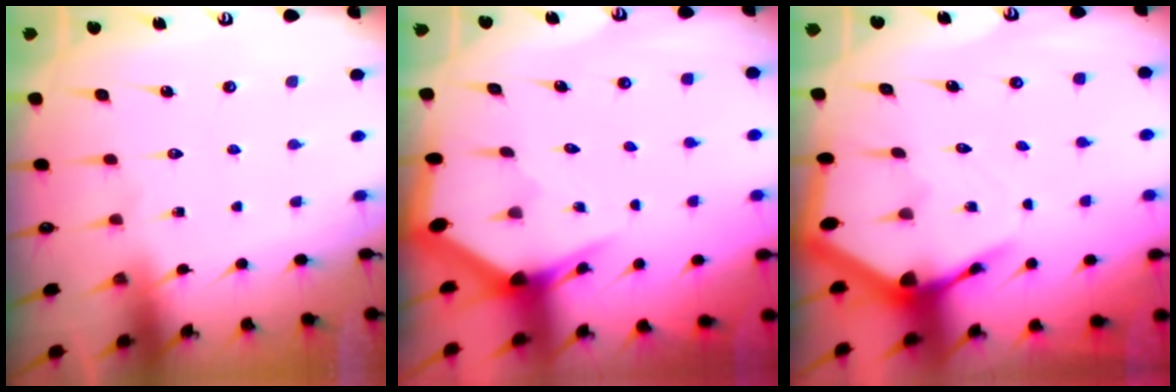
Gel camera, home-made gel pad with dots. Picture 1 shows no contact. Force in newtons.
{"total": 3.5, "press": 3.5, "slide": 0.1}
{"total": 6.0, "press": 5.9, "slide": 0.7}